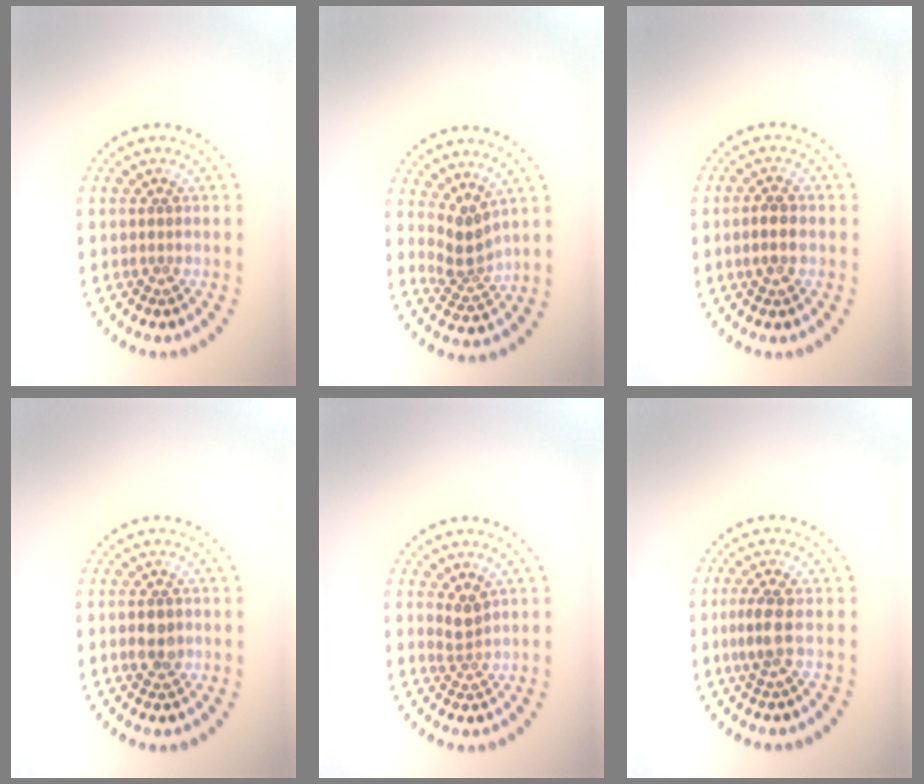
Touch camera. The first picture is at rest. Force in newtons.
{"total": 2.6, "press": 1.9, "slide": 1.8}
{"total": 1.9, "press": 1.7, "slide": 0.6}
{"total": 1.8, "press": 1.7, "slide": 0.2}
{"total": 1.7, "press": 1.3, "slide": 1.1}
{"total": 1.9, "press": 1.6, "slide": 1.1}